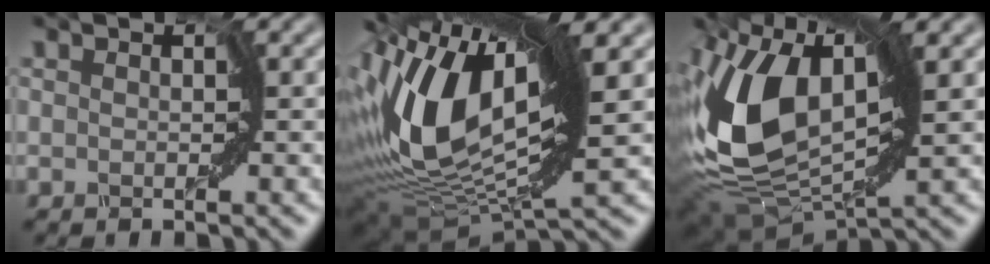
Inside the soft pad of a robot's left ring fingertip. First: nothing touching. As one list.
[{"total": 12.9, "force": [2.9, 5.7, 11.2], "torque": [-0.247, 0.008, 0.057]}, {"total": 11.6, "force": [1.4, 6.2, 9.7], "torque": [-0.208, -0.002, 0.028]}]